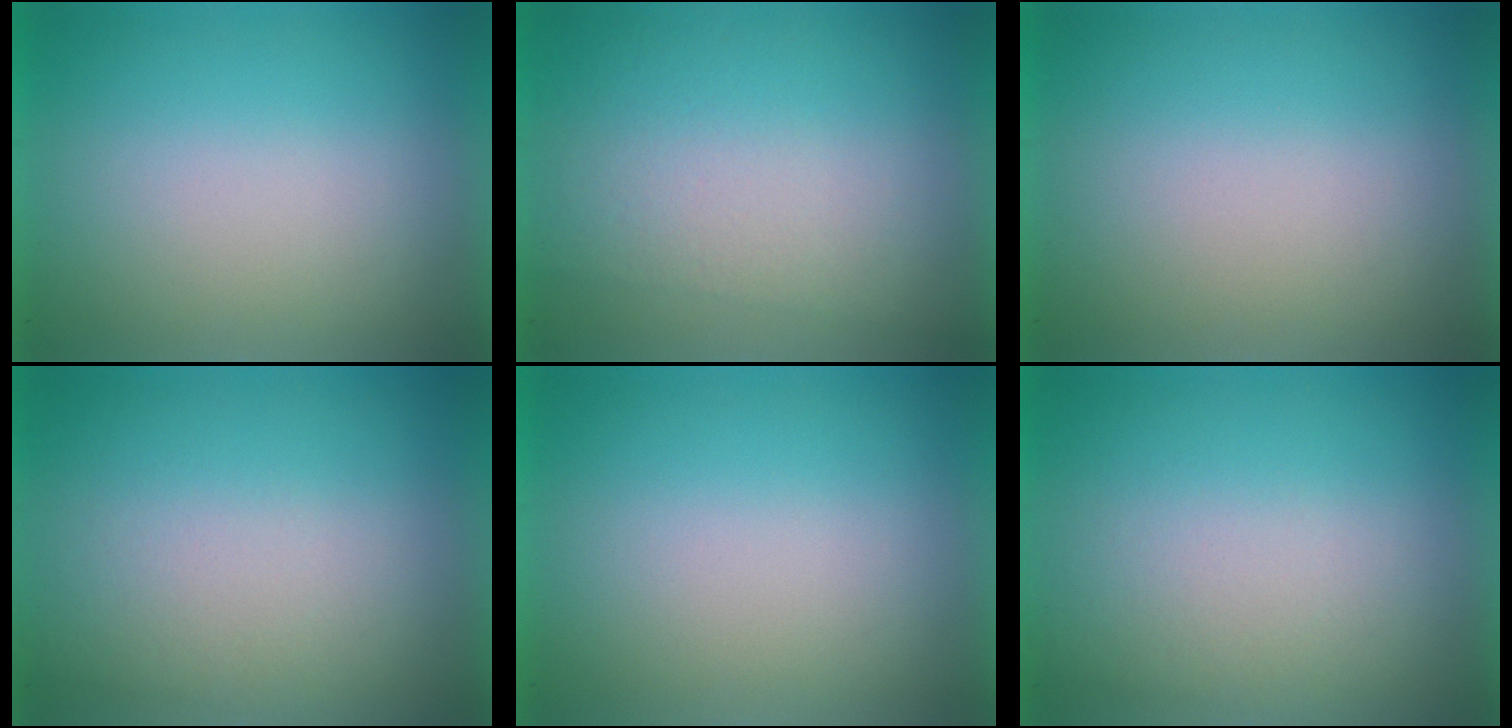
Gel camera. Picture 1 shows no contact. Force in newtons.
{"total": 2.8}
{"total": 0.0}
{"total": 2.3}
{"total": 0.0}
{"total": 2.3}